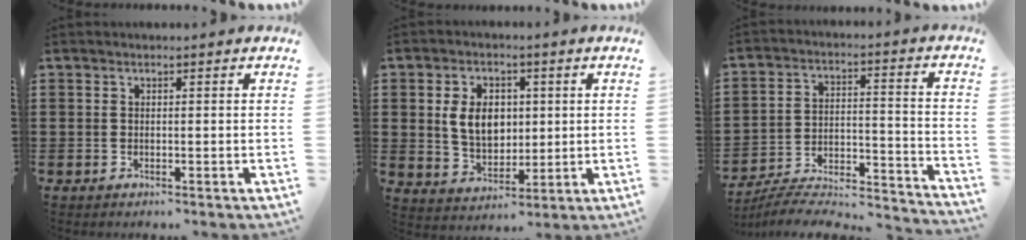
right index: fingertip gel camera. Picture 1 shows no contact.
{"total": 7.2, "force": [1.1, 5.2, 4.9], "torque": [-0.098, 0.008, 0.014]}
{"total": 5.1, "force": [-4.6, 1.3, 1.6], "torque": [-0.032, -0.007, -0.096]}